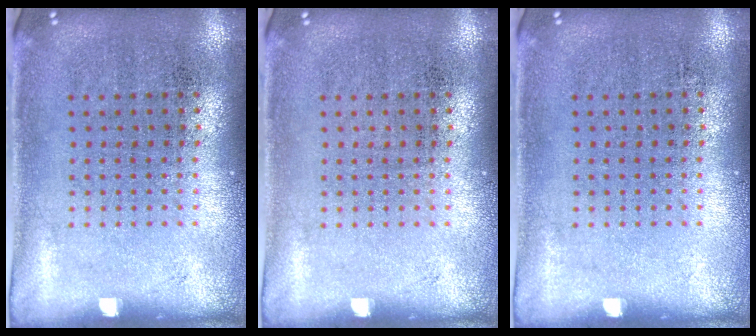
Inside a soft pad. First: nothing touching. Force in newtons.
{"total": 0.0}
{"total": 0.0}